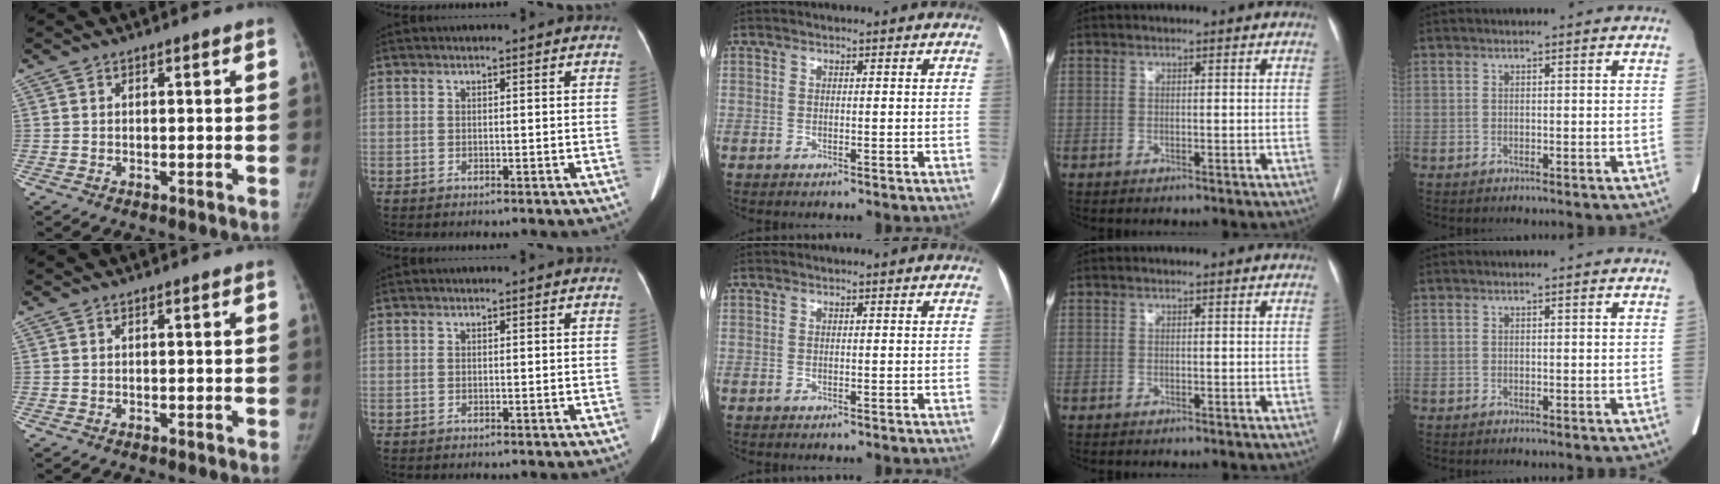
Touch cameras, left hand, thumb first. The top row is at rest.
{}